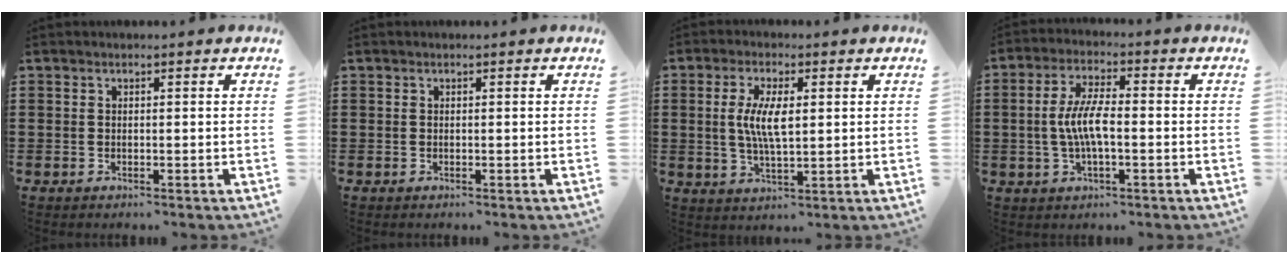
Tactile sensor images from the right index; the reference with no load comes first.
{"total": 0.0}
{"total": 6.4, "force": [0.7, 2.2, 5.9], "torque": [-0.123, 0.006, 0.007]}
{"total": 6.5, "force": [-0.8, 1.9, 6.2], "torque": [-0.136, -0.004, -0.024]}